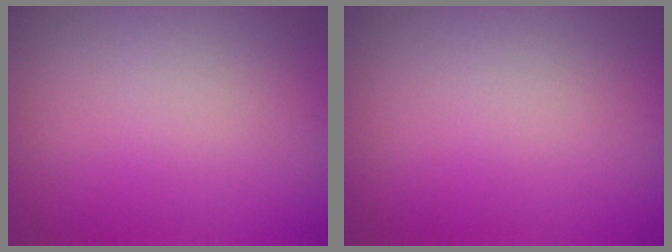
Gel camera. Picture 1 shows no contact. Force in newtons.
{"total": 0.0}